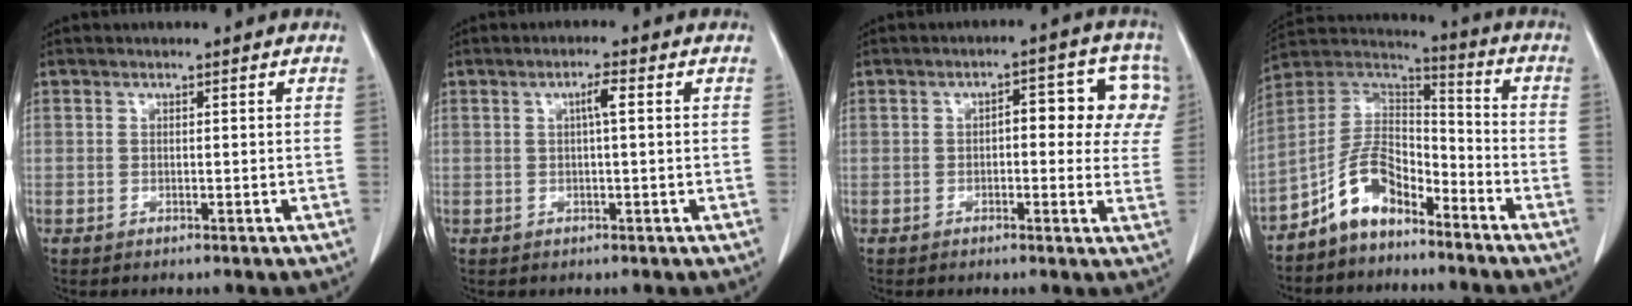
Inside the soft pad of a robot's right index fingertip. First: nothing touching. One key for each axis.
{"total": 2.2, "fx": 0.5, "fy": 0.2, "fz": 2.2, "tx": -0.035, "ty": 0.005, "tz": 0.007}
{"total": 10.4, "fx": 2.3, "fy": 4.8, "fz": 8.9, "tx": -0.101, "ty": 0.034, "tz": 0.025}
{"total": 9.9, "fx": -6.8, "fy": 4.9, "fz": 5.4, "tx": -0.107, "ty": 0.034, "tz": -0.133}